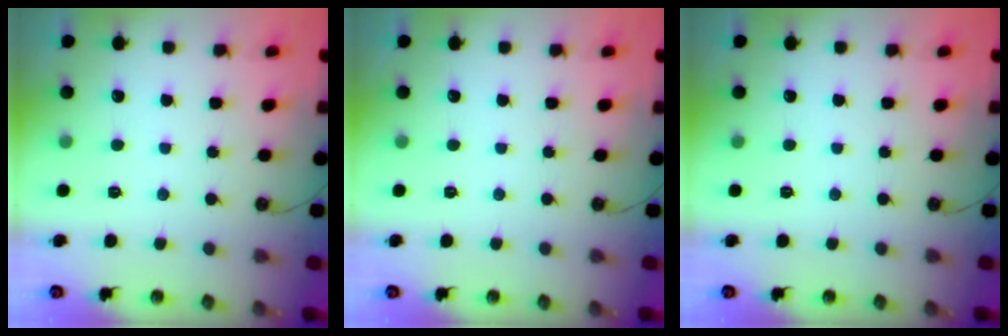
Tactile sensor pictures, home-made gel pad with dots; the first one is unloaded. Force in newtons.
{"total": 0.0}
{"total": 0.0}